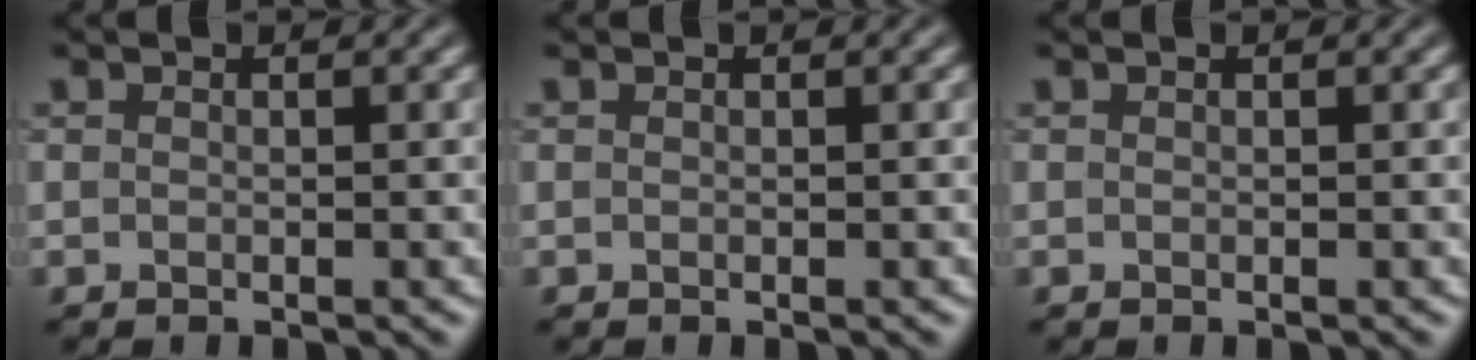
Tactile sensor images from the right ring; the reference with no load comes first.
{"total": 0.0}
{"total": 0.0}